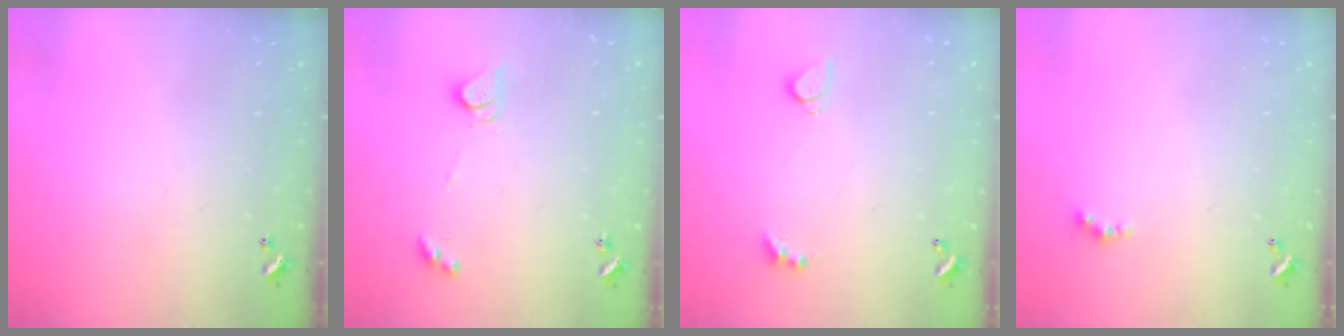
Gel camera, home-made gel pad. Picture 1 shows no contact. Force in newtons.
{"total": 3.3, "press": 3.3, "slide": 0.3}
{"total": 3.0, "press": 2.7, "slide": 1.1}
{"total": 1.6, "press": 1.6, "slide": 0.4}